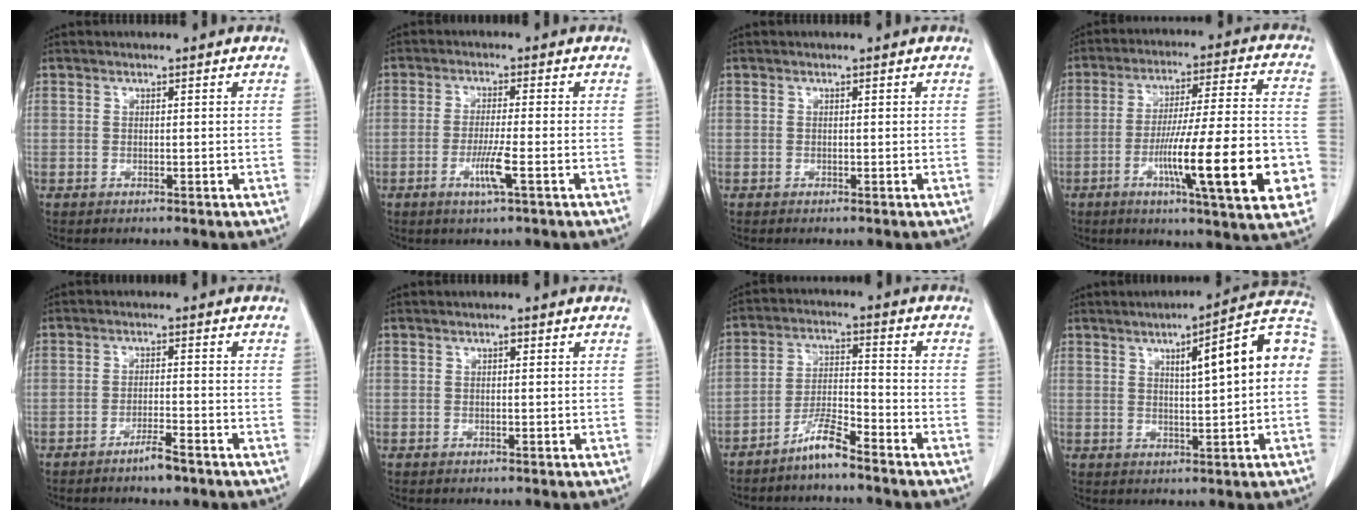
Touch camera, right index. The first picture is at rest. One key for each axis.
{"total": 6.1, "fx": -2.4, "fy": -0.1, "fz": 5.6, "tx": -0.108, "ty": -0.011, "tz": -0.044}
{"total": 0.0}
{"total": 20.6, "fx": -6.6, "fy": 1.6, "fz": 19.5, "tx": -0.262, "ty": -0.005, "tz": -0.094}
{"total": 3.3, "fx": -2.5, "fy": 0.2, "fz": 2.1, "tx": -0.040, "ty": -0.001, "tz": -0.043}
{"total": 0.5, "fx": 0.2, "fy": 0.3, "fz": 0.4, "tx": -0.007, "ty": 0.003, "tz": 0.002}
{"total": 5.8, "fx": -4.7, "fy": 0.2, "fz": 3.3, "tx": -0.067, "ty": -0.006, "tz": -0.093}
{"total": 11.8, "fx": 2.1, "fy": 1.5, "fz": 11.5, "tx": -0.155, "ty": 0.031, "tz": 0.024}